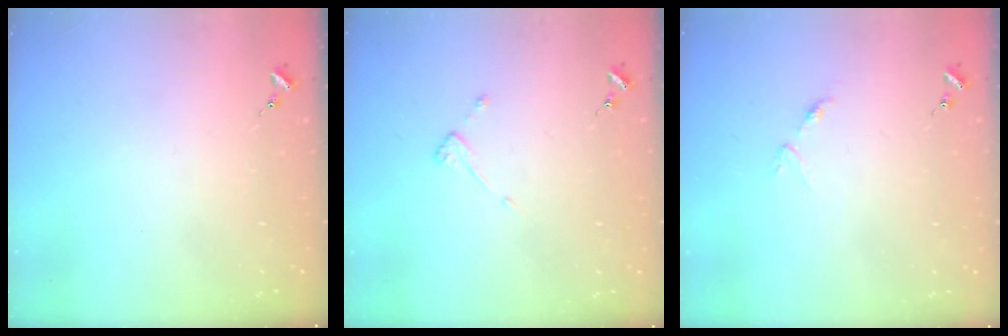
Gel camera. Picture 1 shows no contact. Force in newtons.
{"total": 3.4, "press": 3.4, "slide": 0.1}
{"total": 3.7, "press": 3.7, "slide": 0.3}